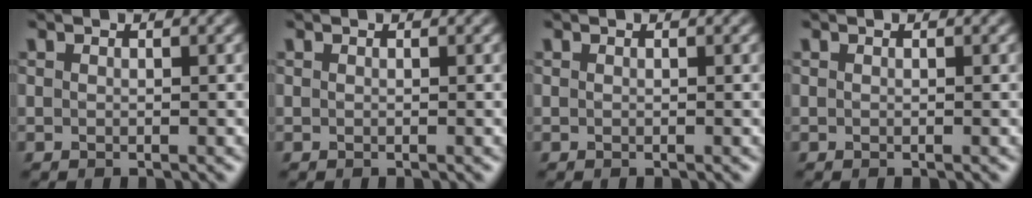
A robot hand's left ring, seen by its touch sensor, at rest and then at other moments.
{"total": 0.0}
{"total": 0.0}
{"total": 0.0}